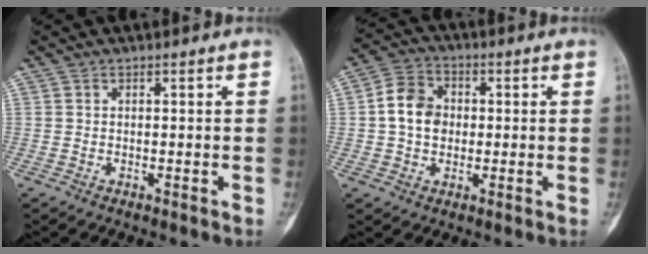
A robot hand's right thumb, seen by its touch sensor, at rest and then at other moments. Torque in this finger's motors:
{"motor_torque": [0.06, 0.08, 0.83, 0.09, 0.05]}